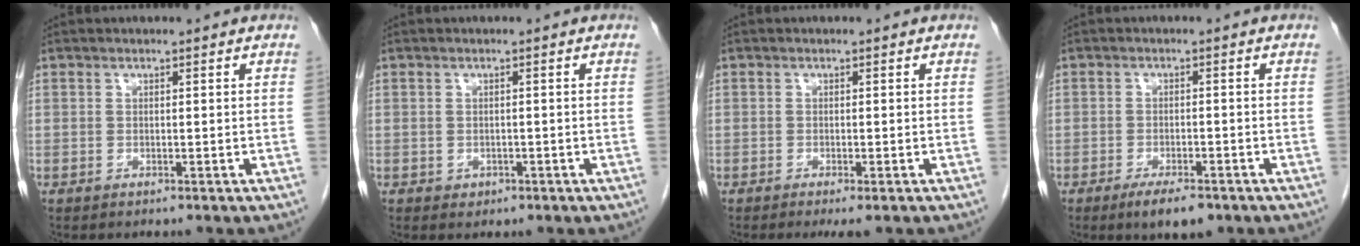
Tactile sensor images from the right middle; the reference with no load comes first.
{"total": 1.2, "force": [-0.4, 1.1, 0.4], "torque": [-0.005, 0.003, 0.001]}
{"total": 2.1, "force": [-1.3, 0.2, 1.6], "torque": [-0.022, -0.007, -0.019]}
{"total": 4.8, "force": [-3.2, 1.5, 3.3], "torque": [-0.057, -0.006, -0.046]}